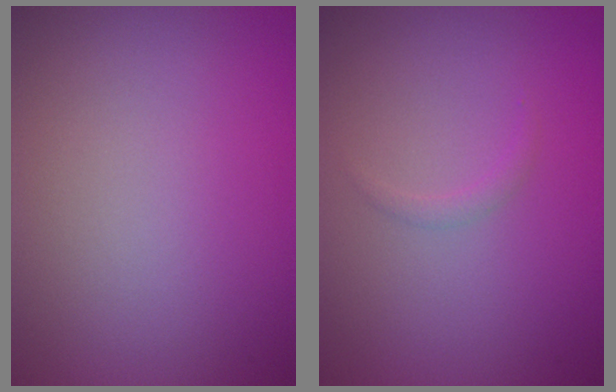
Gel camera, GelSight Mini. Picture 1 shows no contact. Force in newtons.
{"total": 0.7, "press": 0.7, "slide": 0.1}